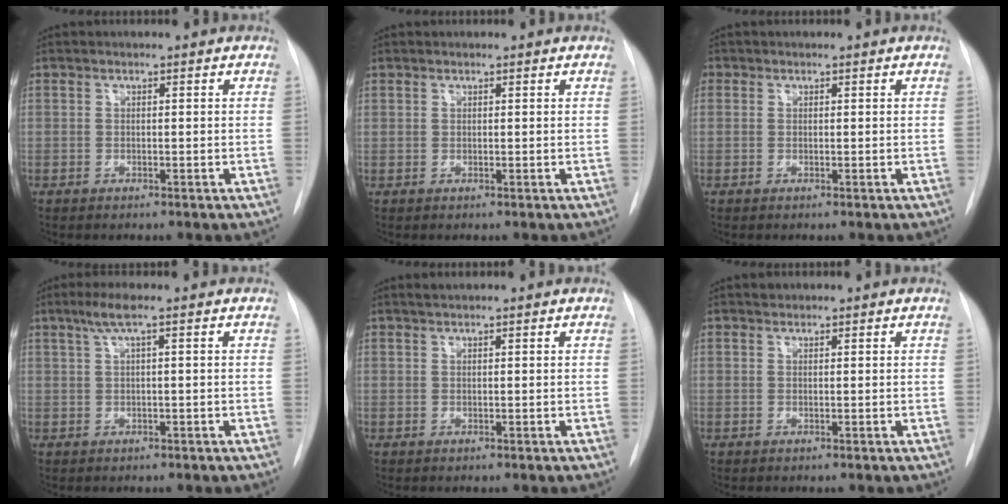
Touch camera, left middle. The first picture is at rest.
{"total": 0.6, "force": [0.4, 0.3, 0.0], "torque": [0.001, -0.001, 0.006]}
{"total": 0.9, "force": [0.4, 0.8, 0.1], "torque": [0.005, 0.004, 0.004]}
{"total": 2.8, "force": [1.2, -0.2, 2.5], "torque": [-0.059, 0.016, 0.028]}
{"total": 0.7, "force": [0.6, -0.1, 0.3], "torque": [-0.010, 0.005, 0.015]}
{"total": 0.6, "force": [0.5, 0.3, 0.0], "torque": [-0.005, 0.003, 0.007]}